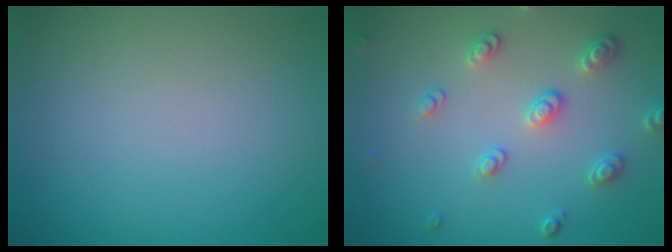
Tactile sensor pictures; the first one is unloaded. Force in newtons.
{"total": 2.8, "press": 2.8, "slide": 0.2}